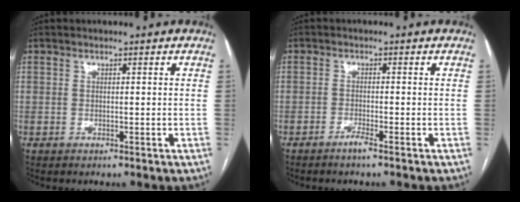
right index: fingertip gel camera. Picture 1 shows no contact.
{"total": 1.7, "force": [-1.4, -0.3, 1.0], "torque": [-0.026, -0.003, -0.028]}